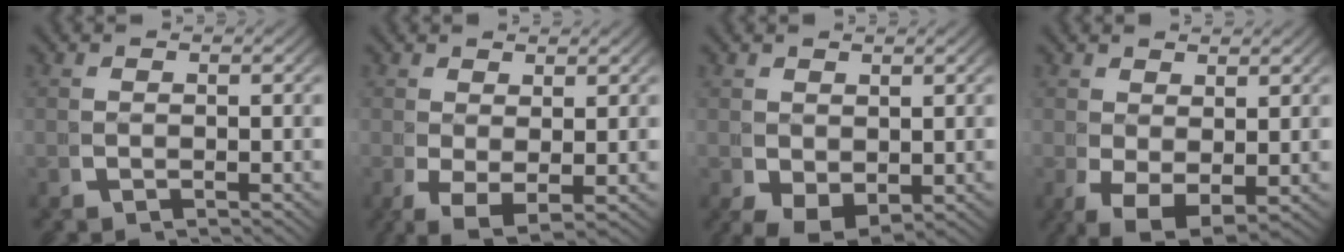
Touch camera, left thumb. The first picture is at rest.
{"total": 4.0, "force": [-1.4, 2.3, 3.0], "torque": [-0.069, -0.035, 0.000]}
{"total": 3.7, "force": [-0.8, 2.7, 2.4], "torque": [-0.048, -0.031, 0.011]}
{"total": 5.3, "force": [-1.9, 3.3, 3.7], "torque": [-0.080, -0.041, -0.002]}